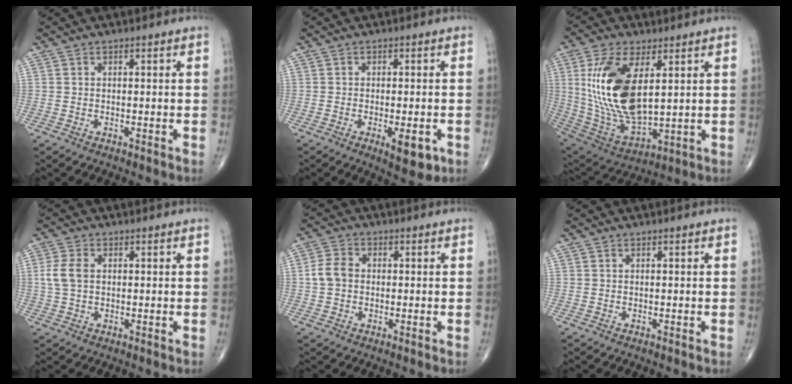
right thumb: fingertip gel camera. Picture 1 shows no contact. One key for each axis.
{"total": 5.7, "fx": -2.1, "fy": 2.1, "fz": 4.8, "tx": -0.059, "ty": -0.006, "tz": -0.023}
{"total": 19.4, "fx": 4.4, "fy": 9.2, "fz": 16.4, "tx": -0.323, "ty": -0.025, "tz": 0.097}
{"total": 4.7, "fx": 0.5, "fy": 3.1, "fz": 3.5, "tx": -0.084, "ty": 0.005, "tz": 0.008}
{"total": 4.5, "fx": -0.1, "fy": 3.5, "fz": 2.8, "tx": -0.053, "ty": 0.011, "tz": -0.009}
{"total": 0.0}